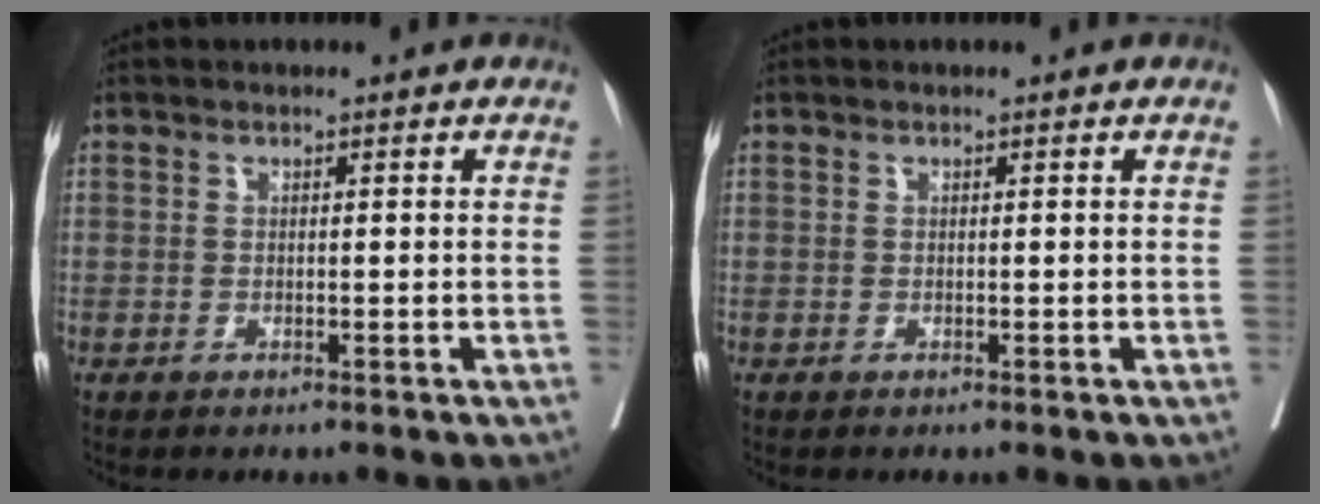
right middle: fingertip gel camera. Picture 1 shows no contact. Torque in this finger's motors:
{"motor_torque": [-0.18, -0.03, -0.01, 0.00]}